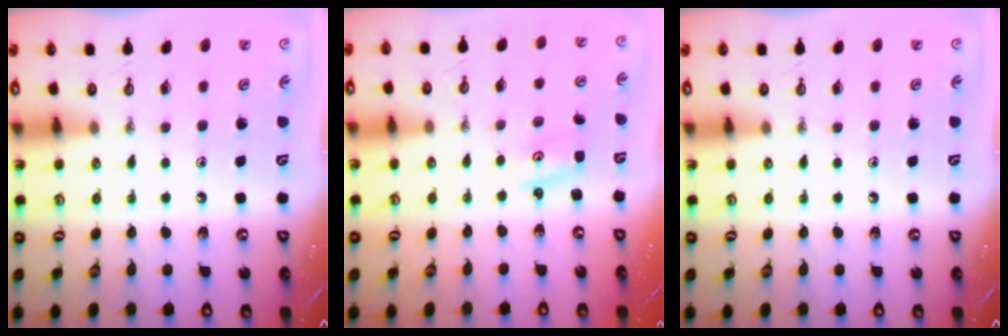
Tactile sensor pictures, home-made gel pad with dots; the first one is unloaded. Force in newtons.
{"total": 1.8, "press": 1.8, "slide": 0.3}
{"total": 0.0}